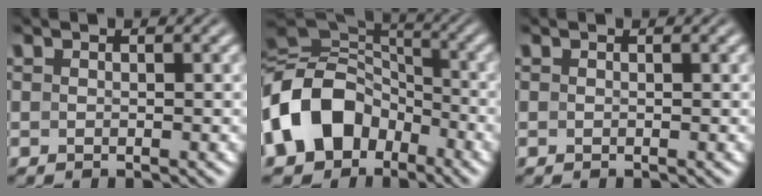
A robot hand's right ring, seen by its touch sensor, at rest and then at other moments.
{"total": 11.8, "force": [-2.7, 9.8, 6.0], "torque": [-0.157, -0.036, -0.037]}
{"total": 0.0}